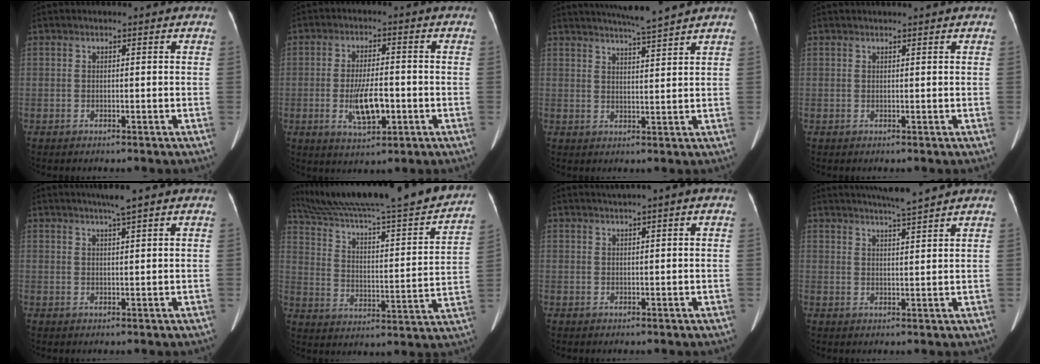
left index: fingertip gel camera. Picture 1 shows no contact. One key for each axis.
{"total": 6.9, "fx": -1.8, "fy": 2.2, "fz": 6.3, "tx": -0.121, "ty": -0.006, "tz": -0.028}
{"total": 7.2, "fx": 6.5, "fy": -1.3, "fz": 2.9, "tx": -0.051, "ty": -0.001, "tz": 0.098}
{"total": 1.8, "fx": 1.7, "fy": -0.1, "fz": 0.7, "tx": -0.008, "ty": 0.019, "tz": 0.026}
{"total": 3.1, "fx": 2.3, "fy": -0.5, "fz": 2.0, "tx": -0.037, "ty": 0.002, "tz": 0.041}
{"total": 30.9, "fx": 26.9, "fy": 2.0, "fz": 15.0, "tx": -0.243, "ty": -0.043, "tz": 0.370}
{"total": 2.2, "fx": 1.3, "fy": -0.2, "fz": 1.7, "tx": -0.036, "ty": 0.013, "tz": 0.025}
{"total": 6.3, "fx": 5.6, "fy": -1.1, "fz": 2.6, "tx": -0.046, "ty": 0.001, "tz": 0.086}